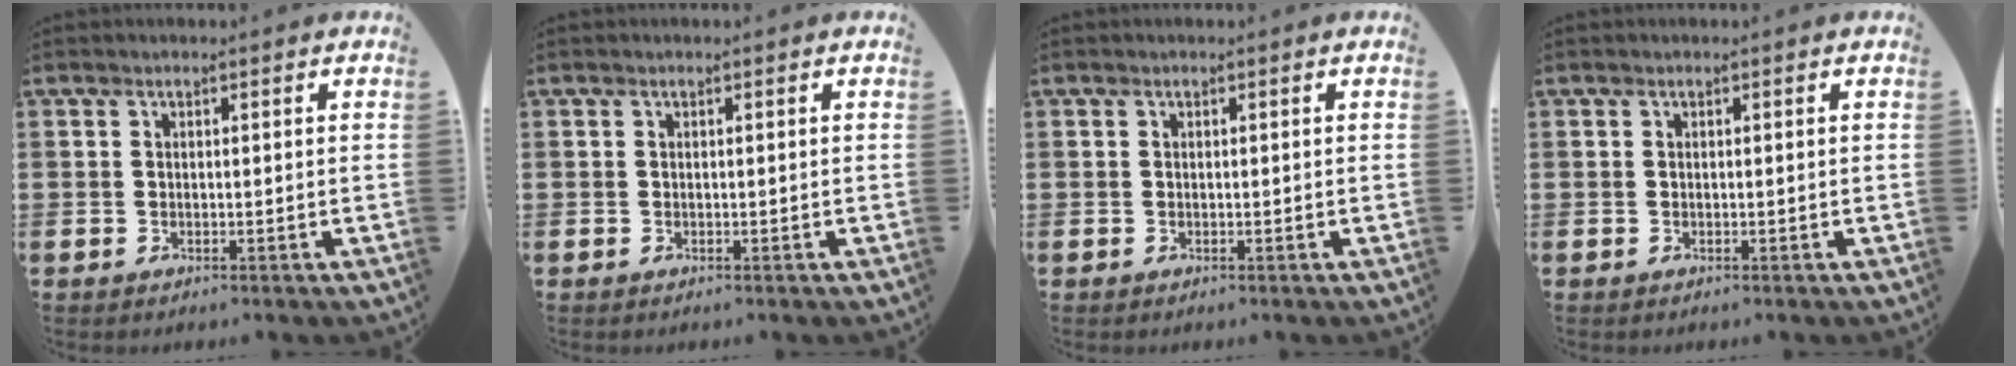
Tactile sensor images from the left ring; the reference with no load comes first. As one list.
[{"total": 0.0}, {"total": 0.0}, {"total": 0.0}]